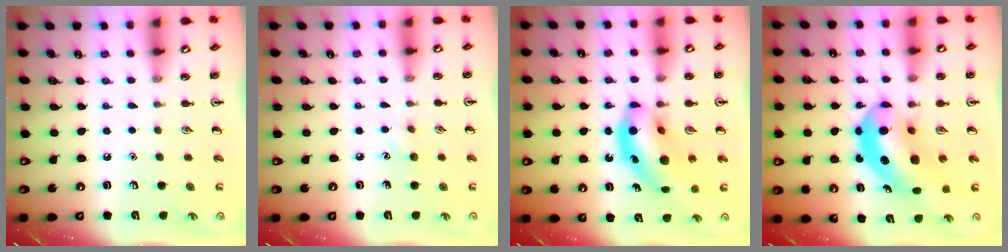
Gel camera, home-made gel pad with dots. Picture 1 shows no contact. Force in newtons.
{"total": 4.6, "press": 4.4, "slide": 1.4}
{"total": 12.1, "press": 11.6, "slide": 3.5}
{"total": 12.3, "press": 11.6, "slide": 3.9}